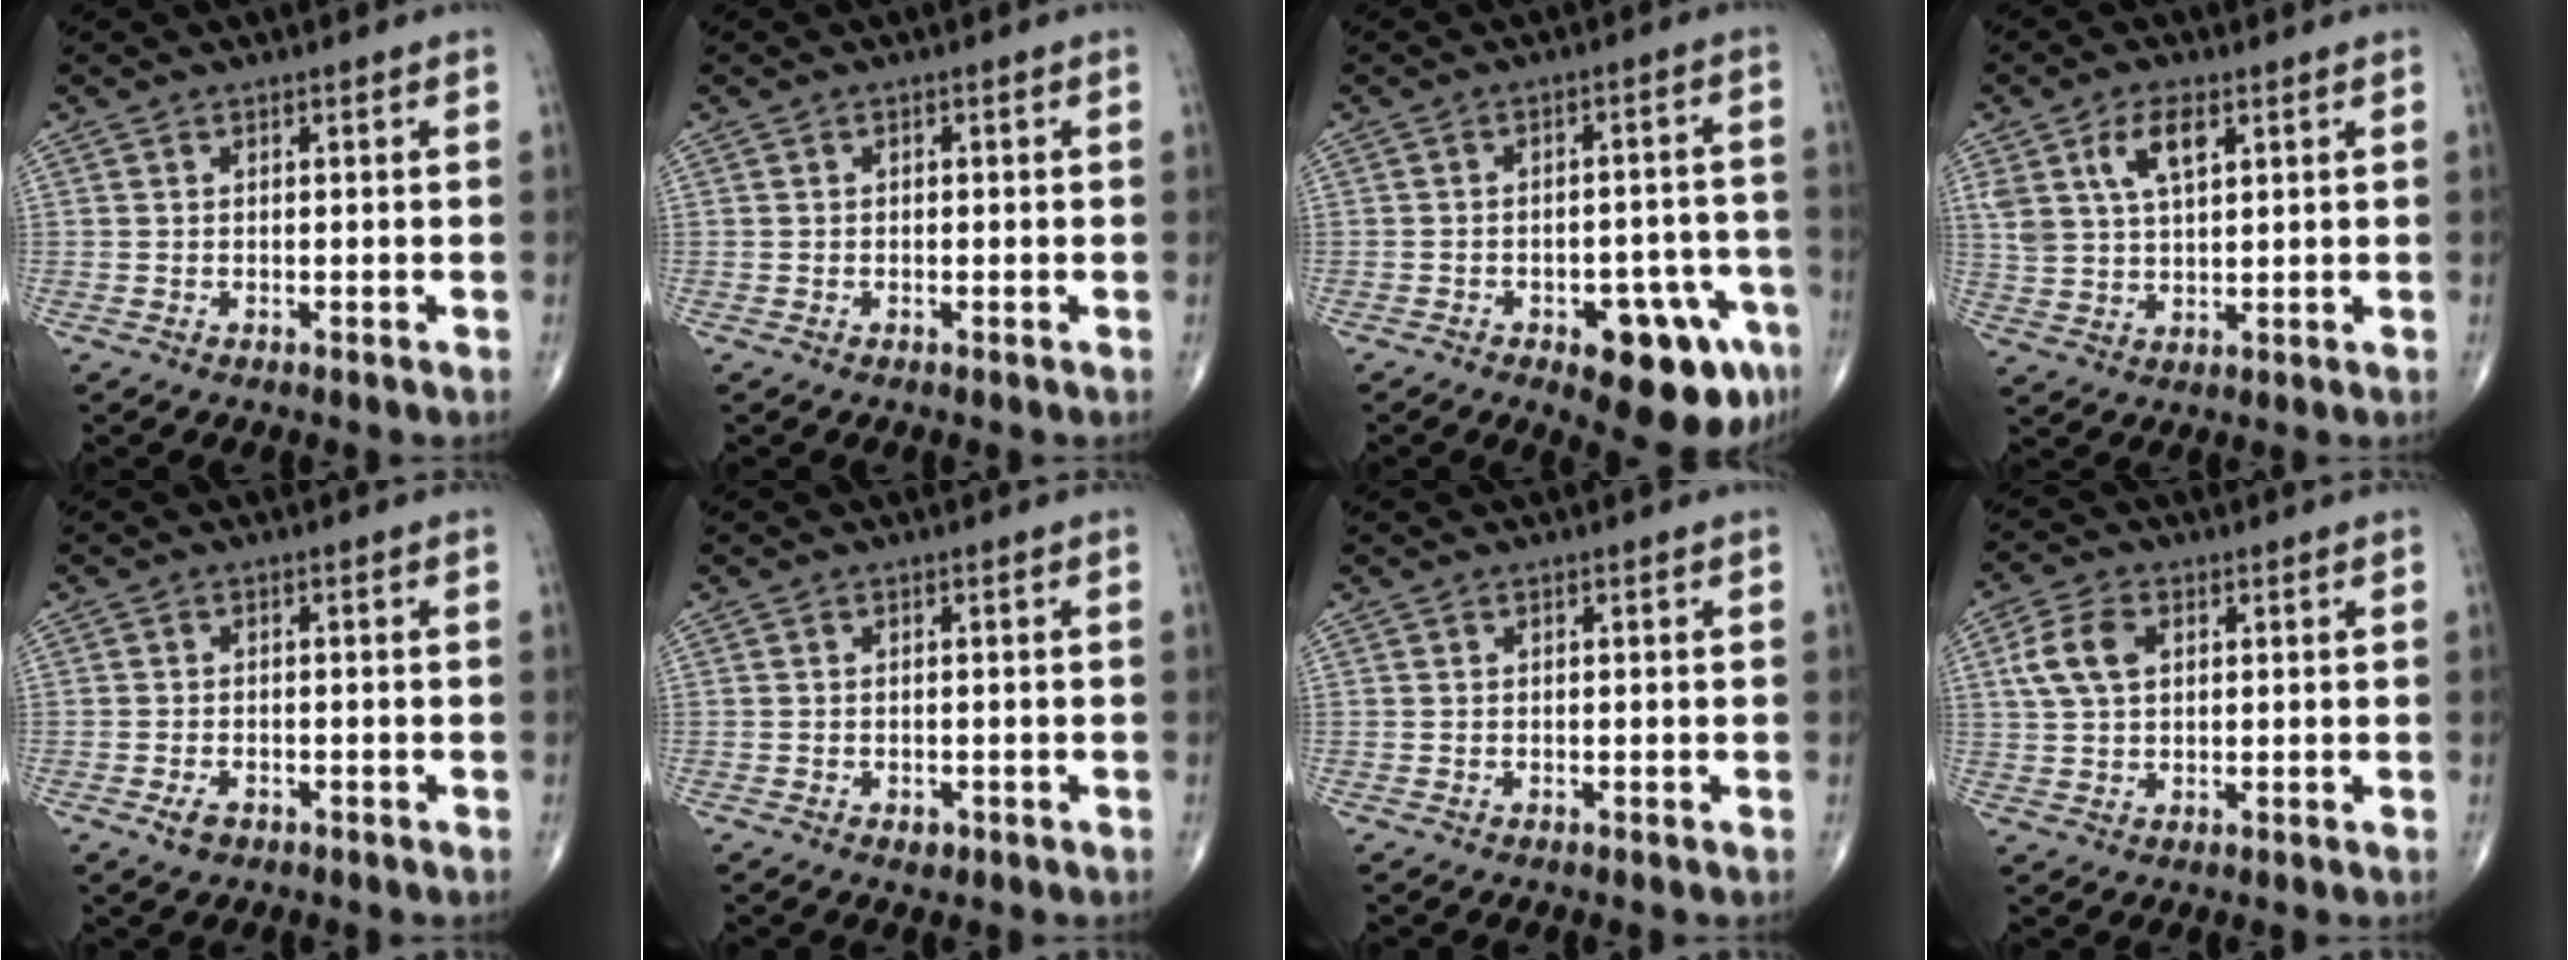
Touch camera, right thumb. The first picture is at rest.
{"total": 0.0}
{"total": 14.4, "force": [-7.0, 6.1, 11.0], "torque": [-0.103, 0.042, -0.080]}
{"total": 7.7, "force": [3.5, 3.7, 5.8], "torque": [-0.107, -0.008, 0.071]}
{"total": 2.4, "force": [-1.3, 1.5, 1.4], "torque": [-0.027, 0.002, -0.019]}
{"total": 1.3, "force": [-0.6, 0.9, 0.7], "torque": [-0.008, 0.000, -0.006]}
{"total": 0.0}
{"total": 6.9, "force": [1.9, 4.4, 5.0], "torque": [-0.101, 0.006, 0.036]}